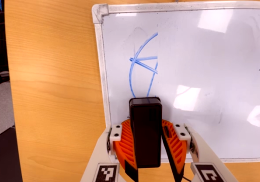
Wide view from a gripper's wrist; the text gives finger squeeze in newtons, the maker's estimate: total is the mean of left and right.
{"total": 10.0, "left": 10.3, "right": 9.8}